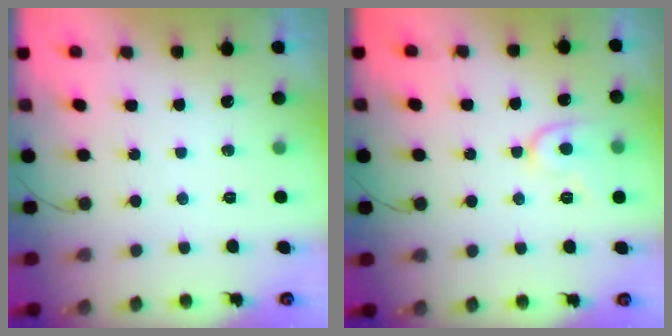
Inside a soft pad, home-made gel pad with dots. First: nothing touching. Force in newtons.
{"total": 8.4, "press": 8.3, "slide": 0.8}